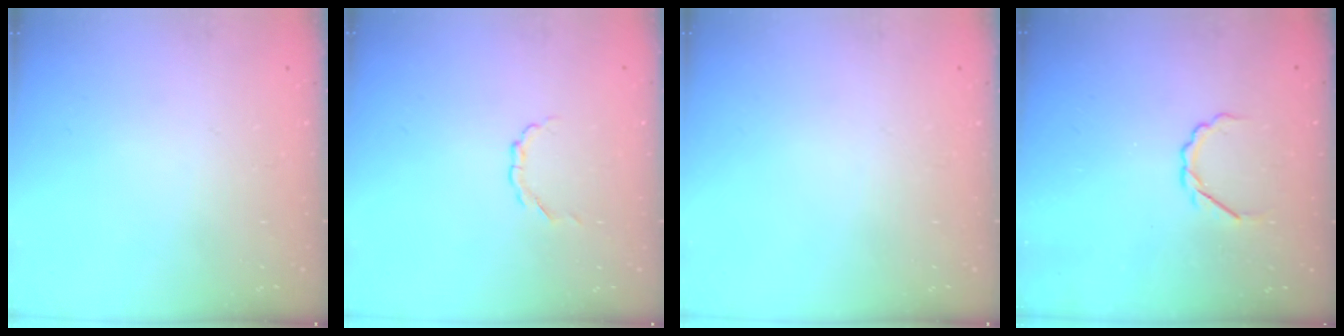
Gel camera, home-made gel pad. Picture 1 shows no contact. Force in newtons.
{"total": 1.7, "press": 1.7, "slide": 0.1}
{"total": 0.0}
{"total": 4.2, "press": 4.1, "slide": 0.8}